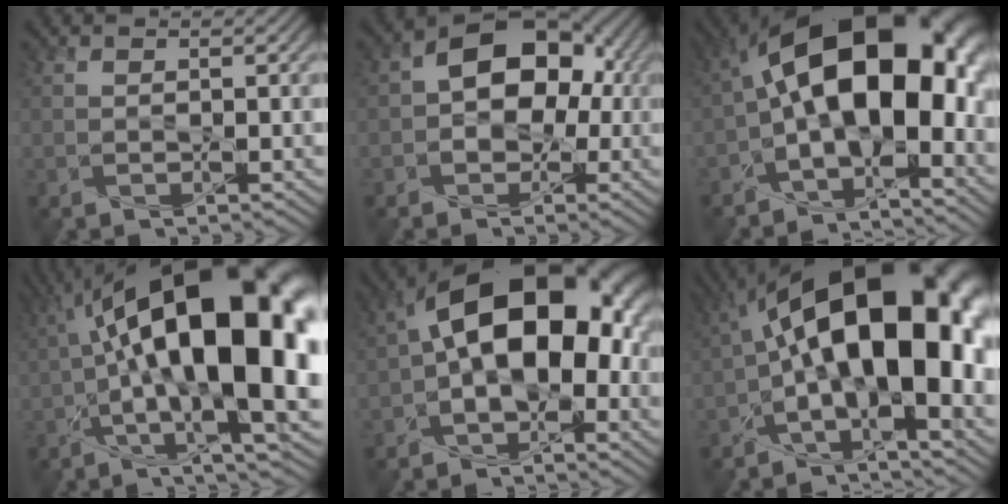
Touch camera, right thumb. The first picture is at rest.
{"total": 10.0, "force": [0.4, 7.2, 7.0], "torque": [-0.083, 0.009, -0.008]}
{"total": 19.3, "force": [-0.3, 10.6, 16.2], "torque": [-0.248, 0.005, -0.004]}
{"total": 21.1, "force": [1.0, 8.3, 19.4], "torque": [-0.305, 0.028, 0.004]}
{"total": 17.4, "force": [0.9, 10.3, 13.9], "torque": [-0.213, 0.013, 0.003]}
{"total": 19.8, "force": [0.0, 9.1, 17.5], "torque": [-0.268, 0.024, -0.004]}